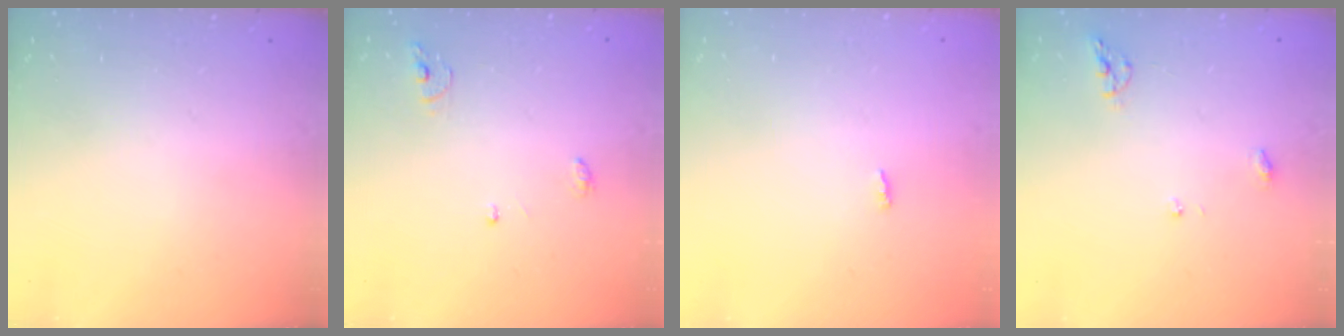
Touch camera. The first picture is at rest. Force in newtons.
{"total": 3.9, "press": 3.9, "slide": 0.2}
{"total": 1.9, "press": 1.9, "slide": 0.2}
{"total": 5.9, "press": 5.9, "slide": 0.6}